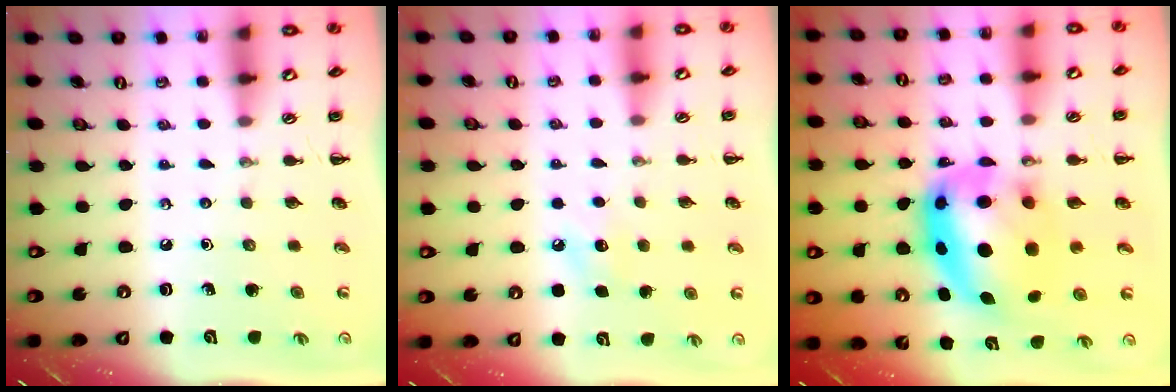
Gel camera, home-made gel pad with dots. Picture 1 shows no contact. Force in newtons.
{"total": 6.7, "press": 6.5, "slide": 1.6}
{"total": 14.3, "press": 13.8, "slide": 3.7}